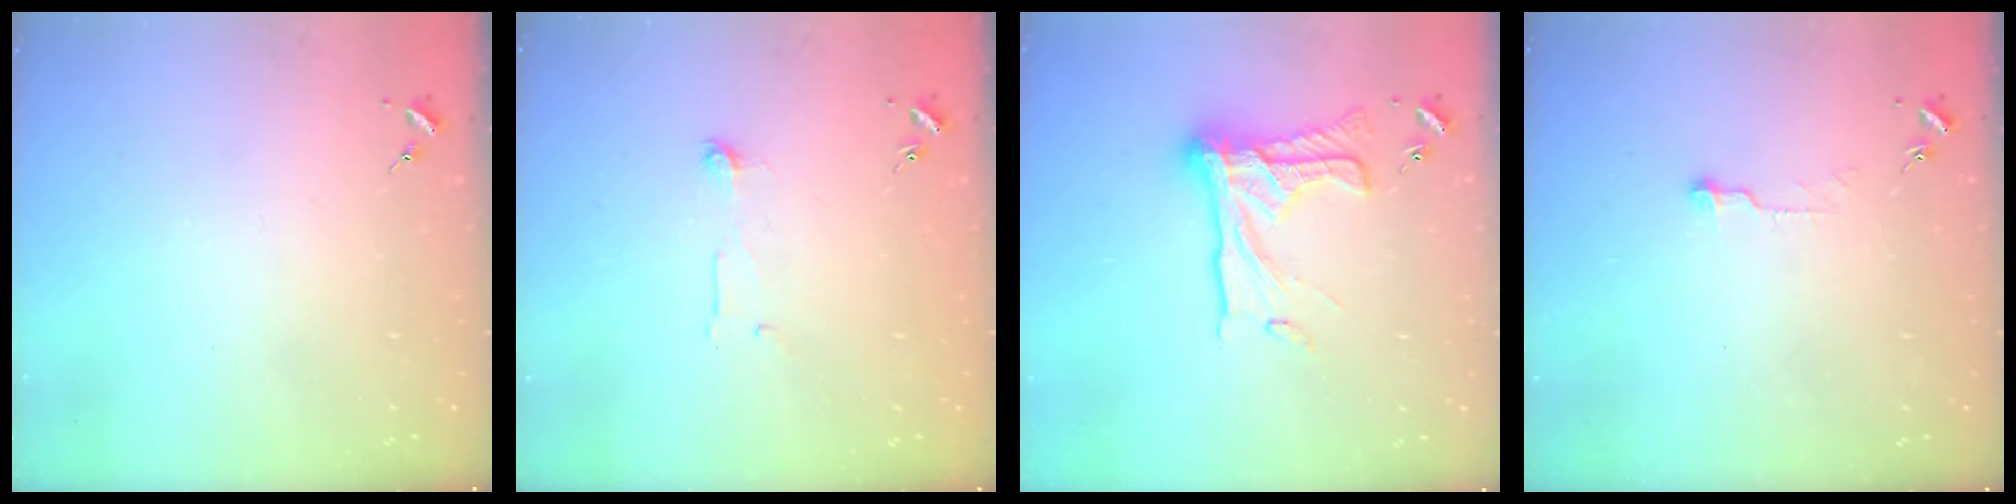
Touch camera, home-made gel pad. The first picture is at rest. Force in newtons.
{"total": 4.9, "press": 4.9, "slide": 0.5}
{"total": 19.5, "press": 19.5, "slide": 1.2}
{"total": 4.8, "press": 4.8, "slide": 0.2}